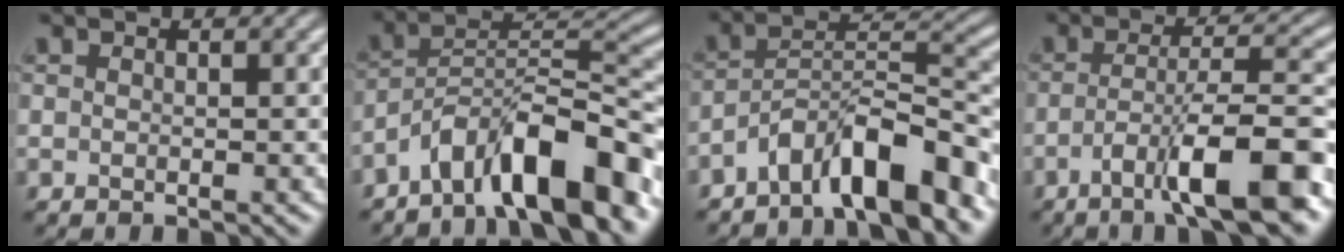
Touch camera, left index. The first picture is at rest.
{"total": 9.8, "force": [-6.6, 2.8, 6.7], "torque": [-0.096, 0.016, -0.119]}
{"total": 8.1, "force": [-5.8, 2.2, 5.3], "torque": [-0.079, 0.013, -0.102]}
{"total": 9.6, "force": [-4.7, 2.1, 8.1], "torque": [-0.125, 0.012, -0.081]}